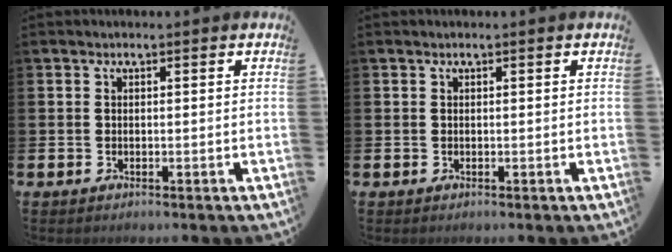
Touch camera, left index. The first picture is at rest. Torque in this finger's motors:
{"motor_torque": [0.08, 0.07, 0.03, 0.02]}